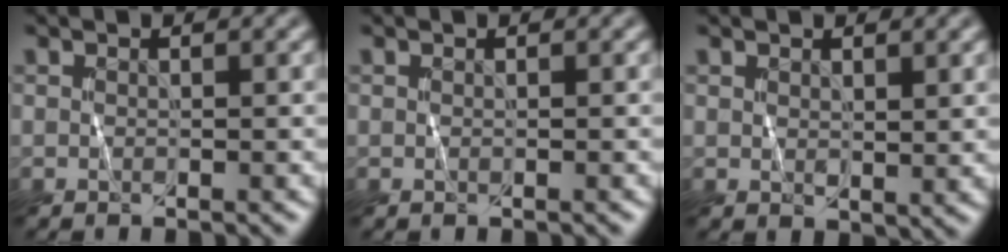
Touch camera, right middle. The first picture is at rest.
{"total": 0.0}
{"total": 1.4, "force": [0.9, 0.7, 0.8], "torque": [-0.013, -0.007, 0.022]}